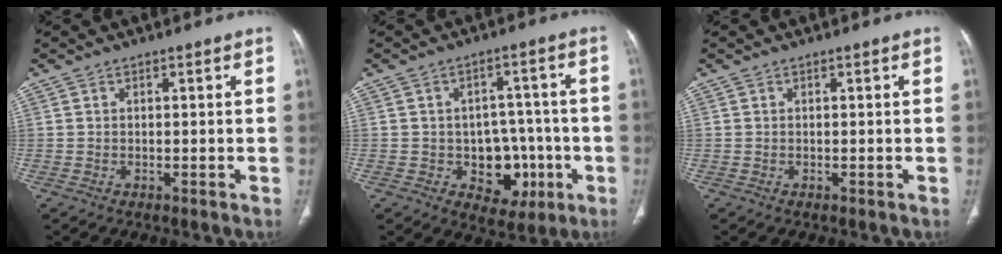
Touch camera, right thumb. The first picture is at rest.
{"total": 9.9, "force": [-2.5, 7.5, 5.9], "torque": [-0.031, 0.025, -0.023]}
{"total": 0.0}